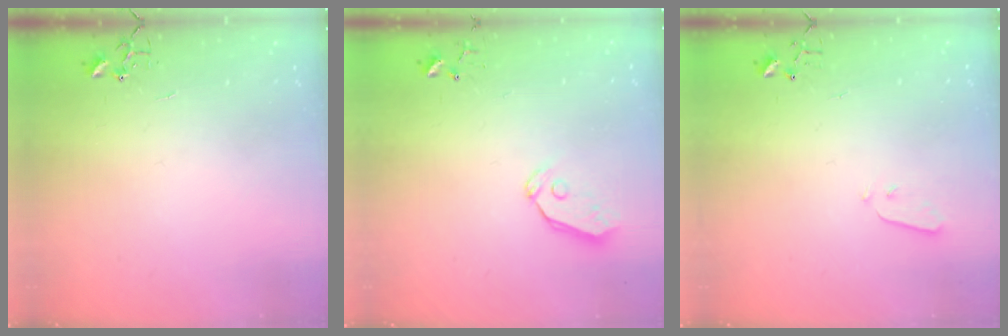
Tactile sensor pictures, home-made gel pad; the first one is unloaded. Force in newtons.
{"total": 4.8, "press": 4.8, "slide": 0.4}
{"total": 3.2, "press": 3.2, "slide": 0.1}